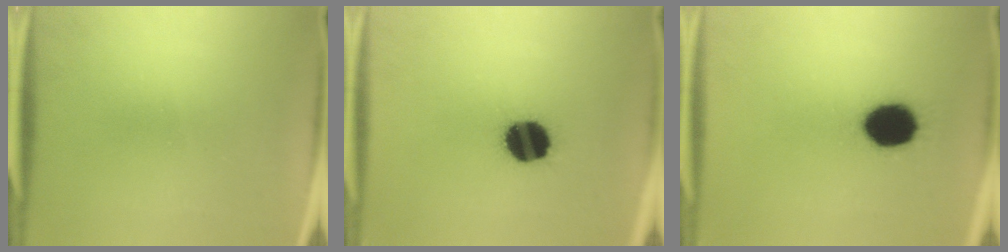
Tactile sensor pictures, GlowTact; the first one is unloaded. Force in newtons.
{"total": 13.3}
{"total": 13.5}